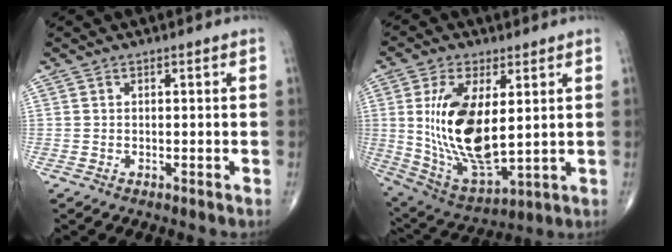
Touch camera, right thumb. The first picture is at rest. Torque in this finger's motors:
{"motor_torque": [1.12, 3.73, 2.01, 0.17, 0.24]}